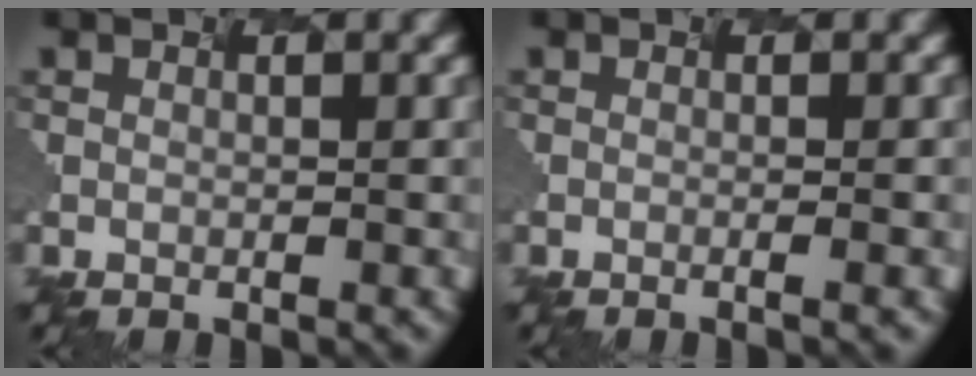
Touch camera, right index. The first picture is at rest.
{"total": 1.5, "force": [-0.5, 0.4, 1.4], "torque": [-0.011, 0.006, -0.006]}